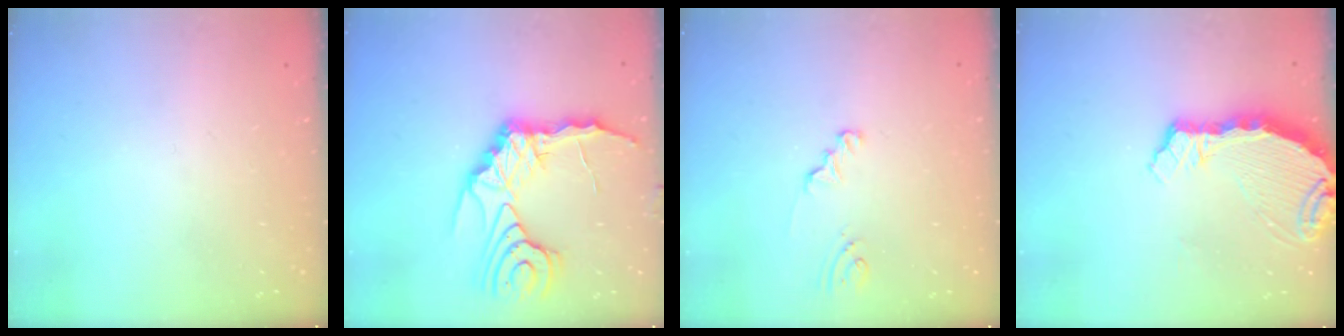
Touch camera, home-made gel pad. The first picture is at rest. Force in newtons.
{"total": 15.1, "press": 15.1, "slide": 0.9}
{"total": 1.8, "press": 1.8, "slide": 0.2}
{"total": 8.4, "press": 8.0, "slide": 2.5}